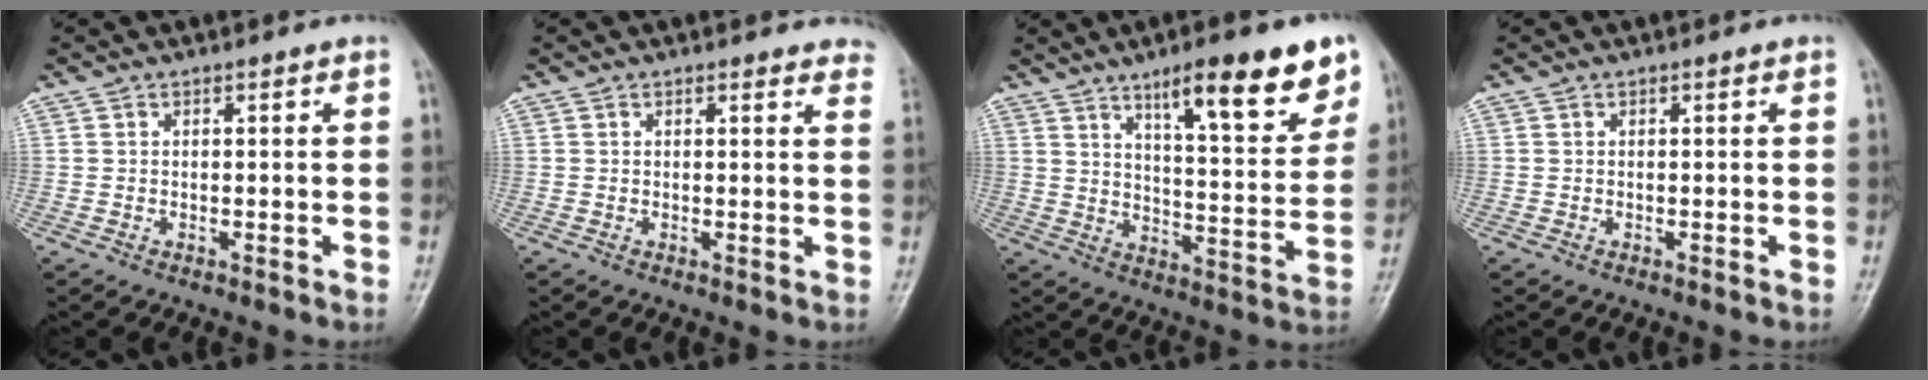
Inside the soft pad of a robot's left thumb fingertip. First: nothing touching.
{"total": 4.8, "force": [4.4, 1.3, 1.0], "torque": [0.014, -0.017, 0.025]}
{"total": 16.8, "force": [10.4, 4.3, 12.5], "torque": [-0.145, -0.051, 0.158]}
{"total": 0.0}